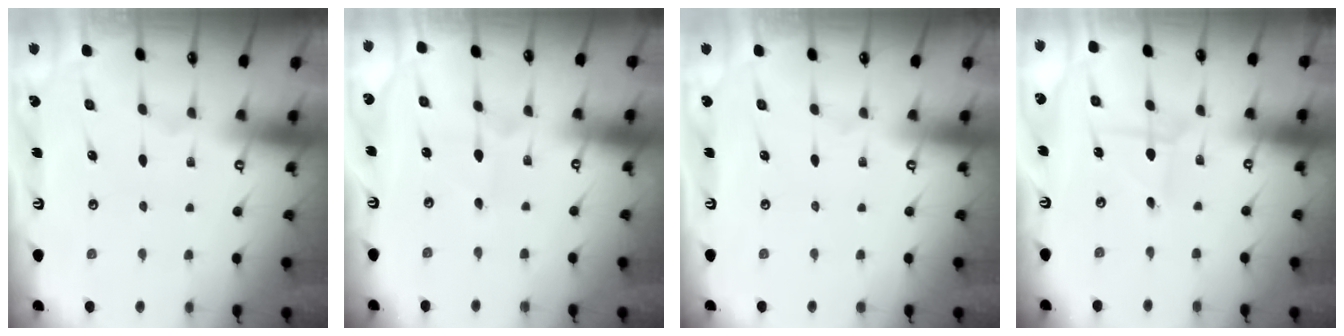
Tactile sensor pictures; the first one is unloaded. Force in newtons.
{"total": 3.1, "press": 3.1, "slide": 0.3}
{"total": 0.0}
{"total": 1.7, "press": 1.7, "slide": 0.2}